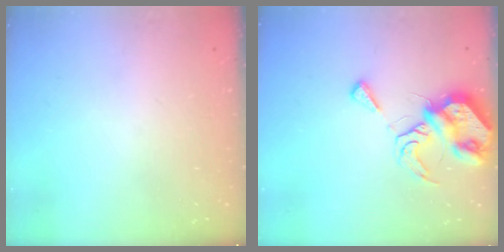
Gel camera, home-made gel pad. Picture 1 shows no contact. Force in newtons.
{"total": 9.8, "press": 9.7, "slide": 1.3}